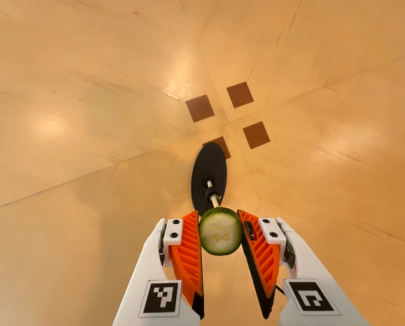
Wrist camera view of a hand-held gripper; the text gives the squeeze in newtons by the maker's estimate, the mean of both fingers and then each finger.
{"total": 6.5, "left": 6.5, "right": 6.4}